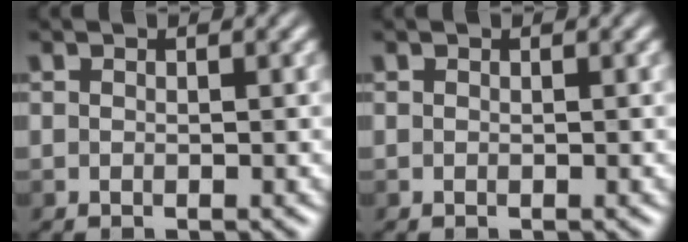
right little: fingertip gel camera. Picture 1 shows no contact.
{"total": 0.0}